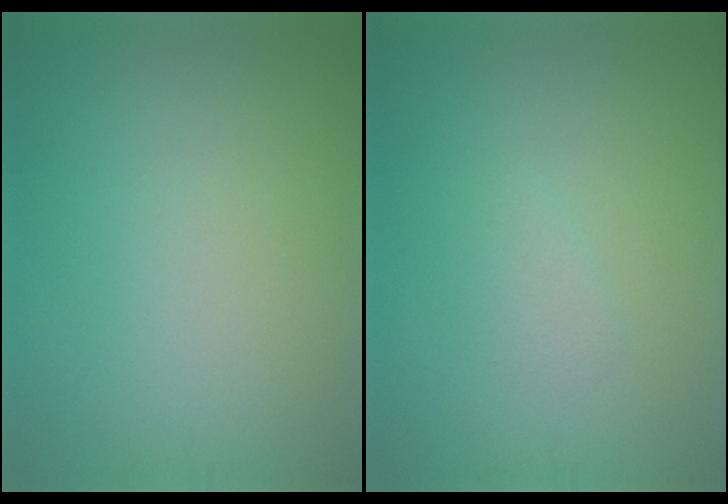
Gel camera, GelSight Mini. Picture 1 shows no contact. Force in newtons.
{"total": 0.9, "press": 0.9, "slide": 0.2}